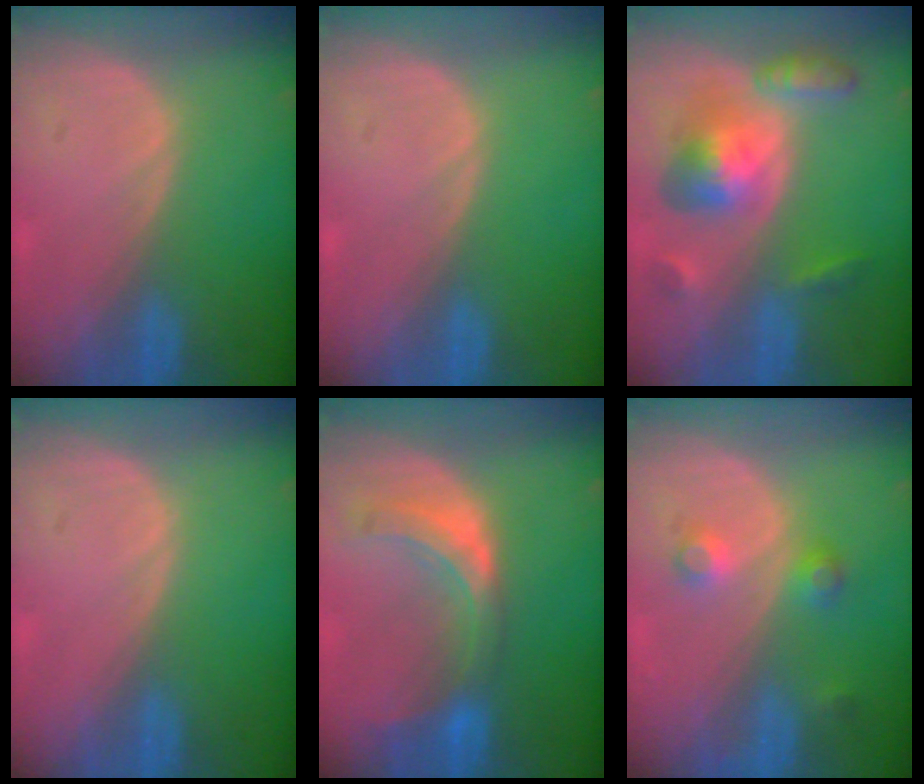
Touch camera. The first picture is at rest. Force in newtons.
{"total": 0.0}
{"total": 7.8, "press": 7.8, "slide": 0.5}
{"total": 0.0}
{"total": 7.5, "press": 6.8, "slide": 3.2}
{"total": 3.7, "press": 3.4, "slide": 1.6}